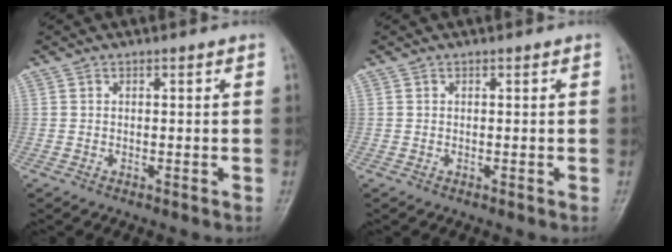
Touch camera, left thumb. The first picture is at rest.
{"total": 0.0}